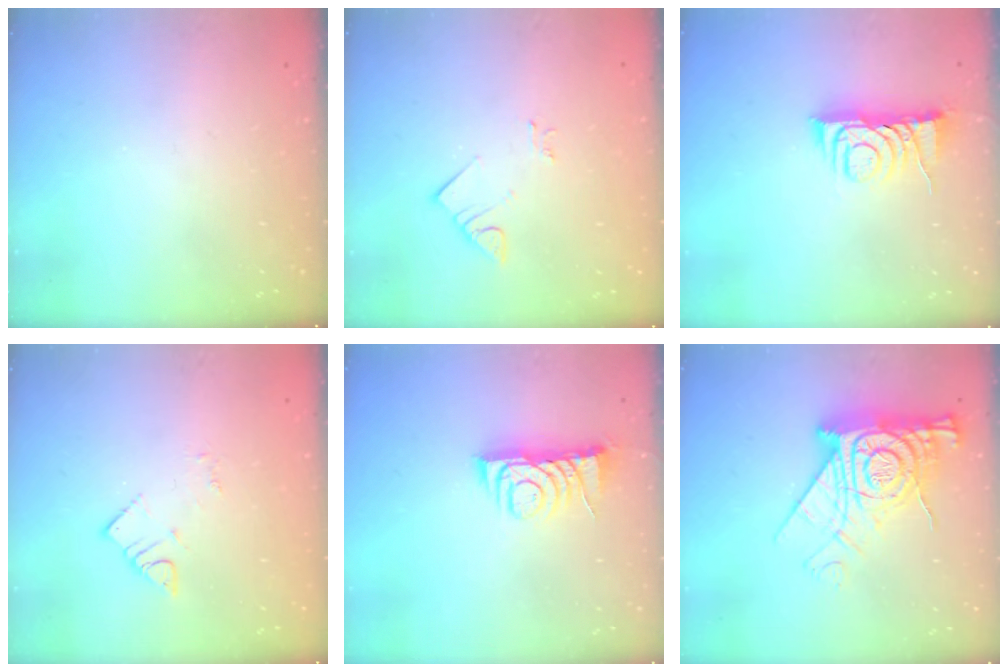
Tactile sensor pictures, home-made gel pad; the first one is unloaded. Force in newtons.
{"total": 3.1, "press": 3.1, "slide": 0.3}
{"total": 8.6, "press": 8.6, "slide": 0.5}
{"total": 3.4, "press": 3.4, "slide": 0.1}
{"total": 7.2, "press": 7.2, "slide": 0.3}
{"total": 19.1, "press": 19.0, "slide": 1.8}